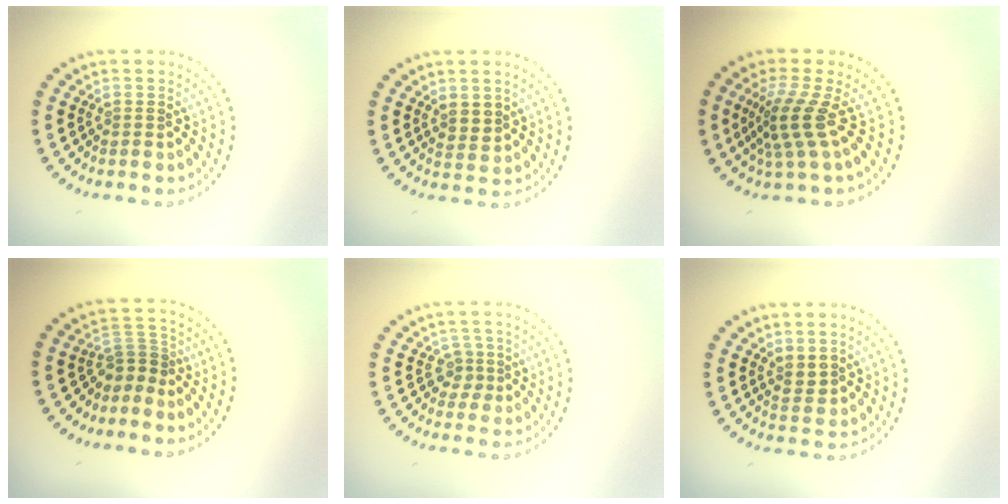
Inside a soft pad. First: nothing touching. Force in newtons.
{"total": 1.5, "press": 1.4, "slide": 0.7}
{"total": 3.2, "press": 2.2, "slide": 2.4}
{"total": 2.5, "press": 1.6, "slide": 1.9}
{"total": 1.7, "press": 1.2, "slide": 1.2}
{"total": 1.7, "press": 1.5, "slide": 0.8}